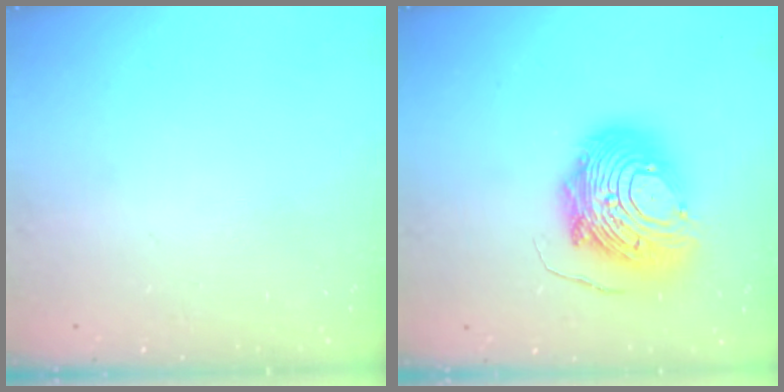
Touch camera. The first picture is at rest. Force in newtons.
{"total": 14.8, "press": 14.7, "slide": 1.3}